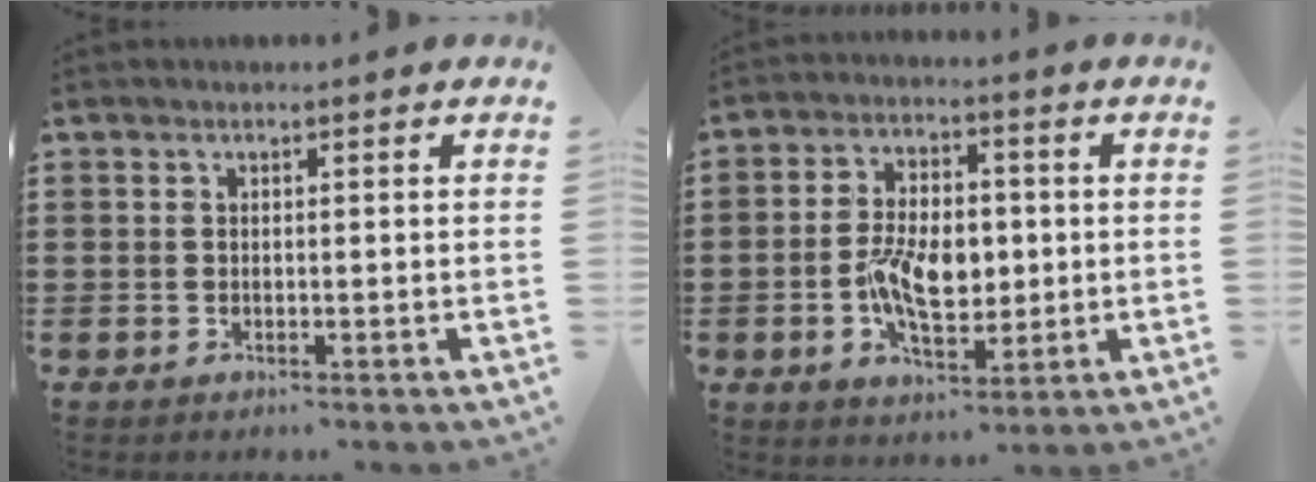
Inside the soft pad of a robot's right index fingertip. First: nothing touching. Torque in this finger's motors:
{"motor_torque": [2.14, 0.00, 1.05, 0.21]}